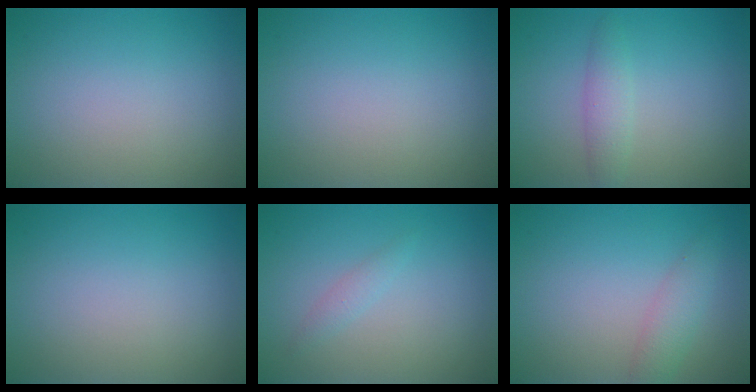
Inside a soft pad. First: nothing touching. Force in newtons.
{"total": 0.0}
{"total": 1.9, "press": 1.9, "slide": 0.0}
{"total": 0.0}
{"total": 0.9, "press": 0.9, "slide": 0.0}
{"total": 2.2, "press": 2.2, "slide": 0.1}